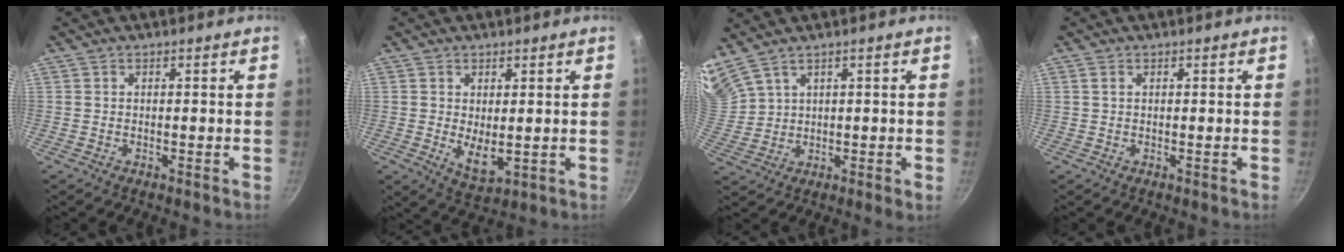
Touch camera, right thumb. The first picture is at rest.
{"total": 5.2, "force": [0.5, 2.8, 4.3], "torque": [-0.065, -0.020, 0.019]}
{"total": 7.6, "force": [5.6, 2.7, 4.2], "torque": [-0.090, -0.011, 0.121]}
{"total": 0.7, "force": [0.3, 0.4, 0.5], "torque": [-0.010, 0.000, 0.005]}